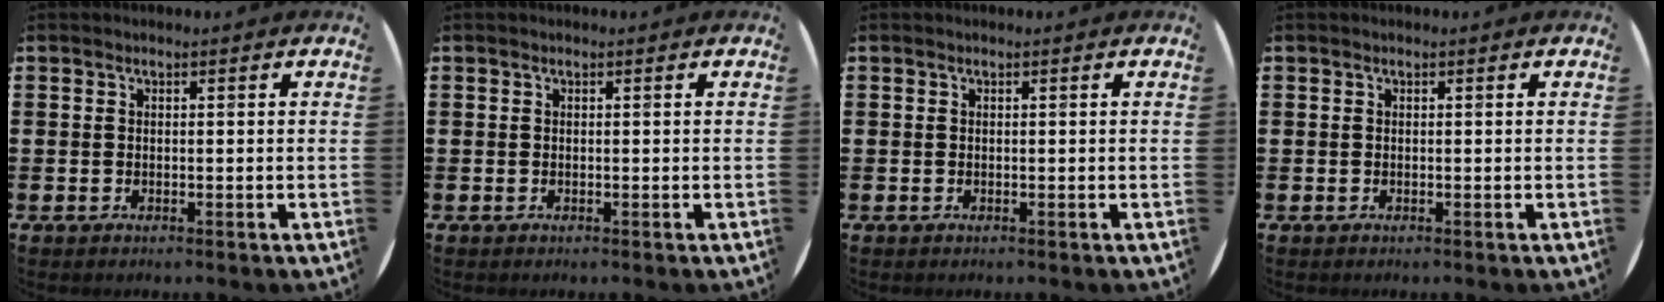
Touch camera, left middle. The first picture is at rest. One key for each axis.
{"total": 0.0}
{"total": 0.0}
{"total": 0.0}